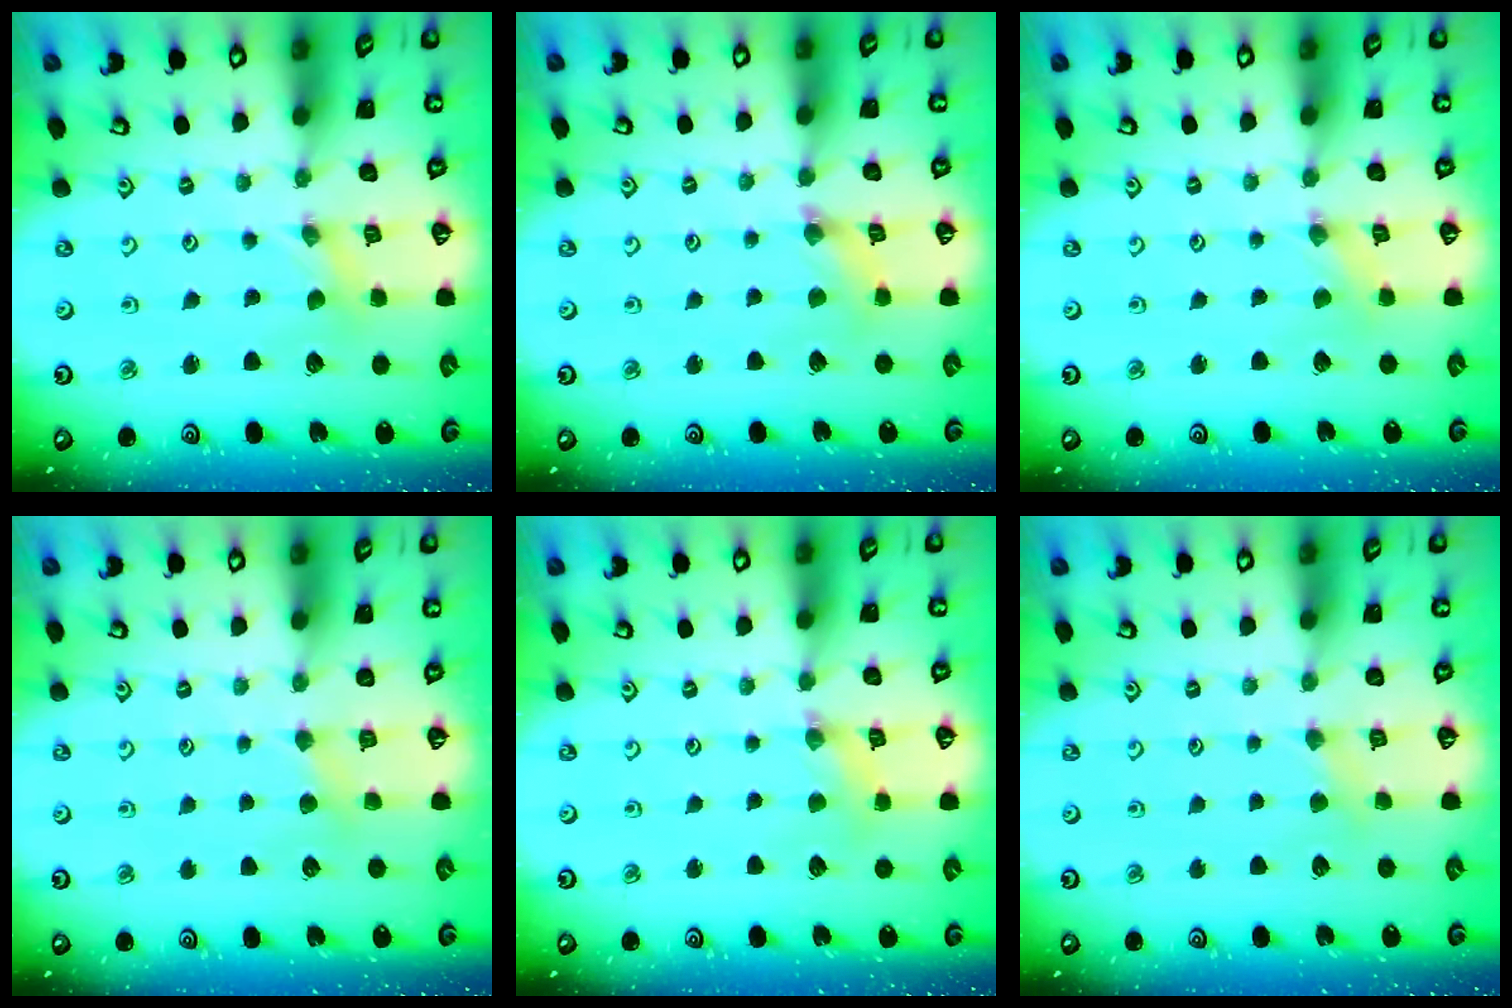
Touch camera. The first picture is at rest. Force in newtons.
{"total": 2.2, "press": 2.2, "slide": 0.4}
{"total": 0.0}
{"total": 3.0, "press": 2.9, "slide": 0.5}
{"total": 3.0, "press": 3.0, "slide": 0.3}
{"total": 2.8, "press": 2.8, "slide": 0.4}